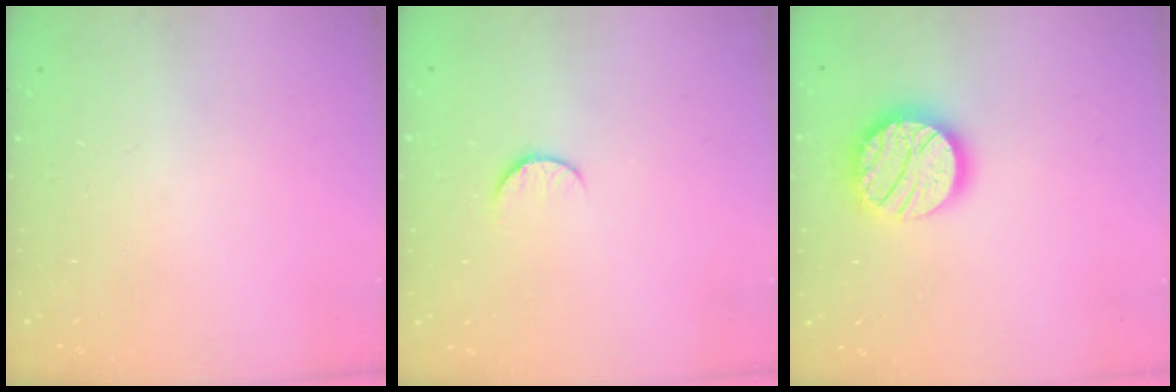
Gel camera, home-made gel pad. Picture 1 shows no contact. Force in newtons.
{"total": 5.1, "press": 5.1, "slide": 0.5}
{"total": 17.8, "press": 17.7, "slide": 1.2}